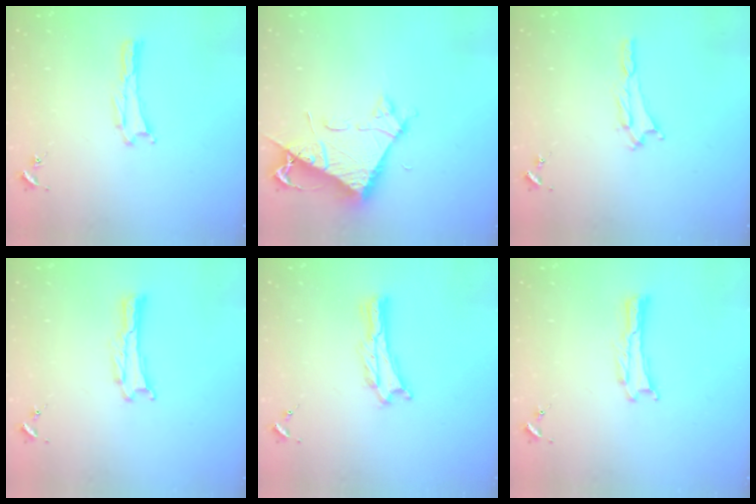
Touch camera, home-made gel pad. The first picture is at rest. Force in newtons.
{"total": 6.5, "press": 6.5, "slide": 0.7}
{"total": 1.3, "press": 1.3, "slide": 0.2}
{"total": 0.0}
{"total": 0.8, "press": 0.7, "slide": 0.2}
{"total": 0.0}